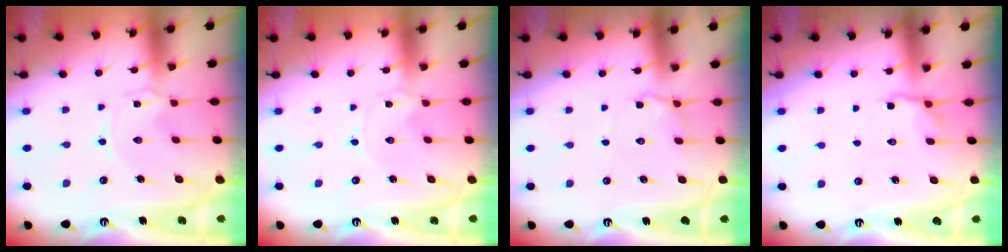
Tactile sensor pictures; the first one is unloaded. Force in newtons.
{"total": 0.0}
{"total": 4.7, "press": 4.5, "slide": 1.2}
{"total": 3.5, "press": 3.2, "slide": 1.5}